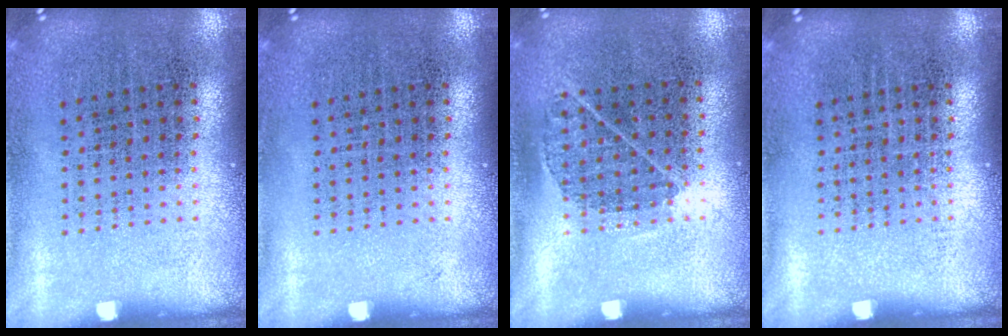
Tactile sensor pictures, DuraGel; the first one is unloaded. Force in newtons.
{"total": 0.0}
{"total": 0.8, "press": 0.6, "slide": 0.5}
{"total": 0.0}